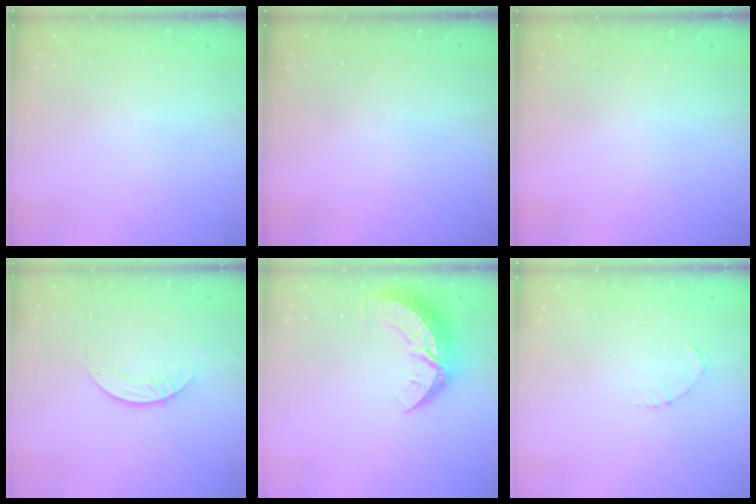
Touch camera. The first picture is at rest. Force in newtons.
{"total": 0.0}
{"total": 0.0}
{"total": 3.2, "press": 3.1, "slide": 0.3}
{"total": 12.7, "press": 12.6, "slide": 0.6}
{"total": 1.4, "press": 1.4, "slide": 0.2}